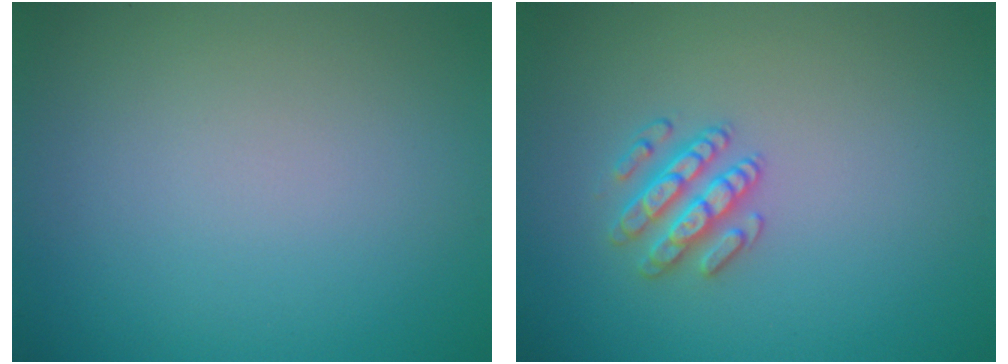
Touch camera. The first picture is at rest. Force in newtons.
{"total": 2.5, "press": 2.4, "slide": 0.5}